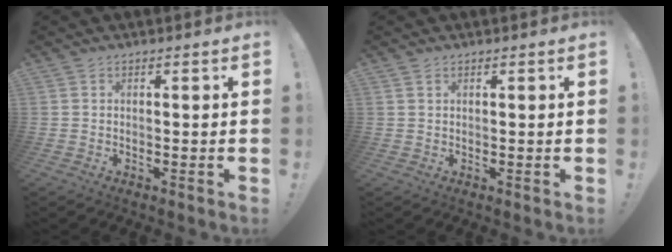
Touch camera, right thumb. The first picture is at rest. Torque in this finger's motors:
{"motor_torque": [0.04, -0.12, 0.16, -0.25, 0.08]}